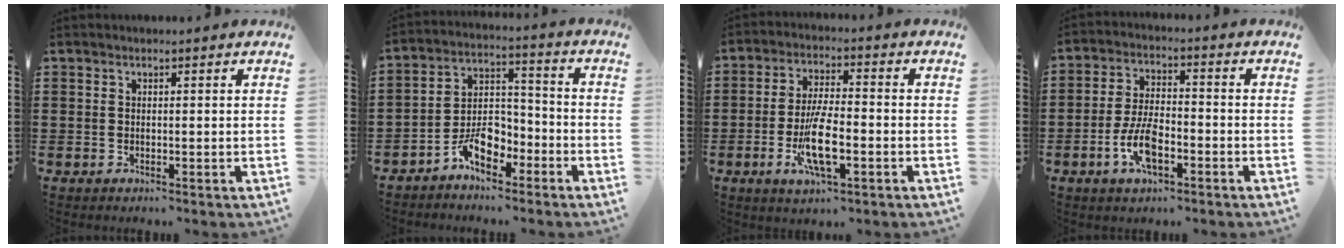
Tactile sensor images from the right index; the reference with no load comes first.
{"total": 7.2, "force": [-4.7, 3.9, 3.8], "torque": [-0.081, 0.019, -0.090]}
{"total": 8.9, "force": [-2.8, 2.9, 8.0], "torque": [-0.168, -0.012, -0.052]}
{"total": 7.2, "force": [-2.9, 3.1, 5.8], "torque": [-0.131, -0.004, -0.056]}